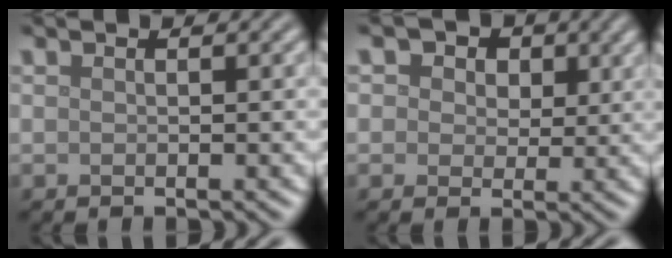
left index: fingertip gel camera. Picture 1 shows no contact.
{"total": 5.8, "force": [2.9, 4.1, 2.8], "torque": [-0.048, 0.011, 0.018]}